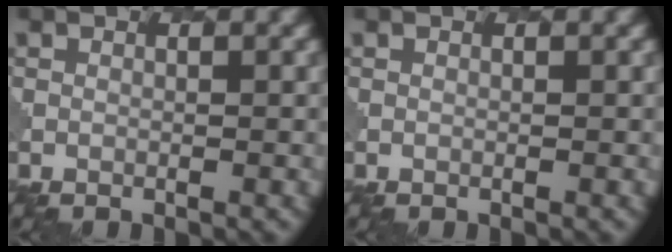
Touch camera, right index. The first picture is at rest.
{"total": 0.0}